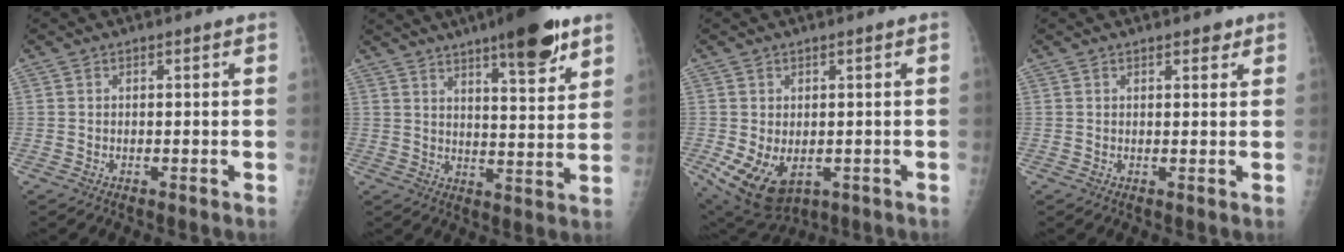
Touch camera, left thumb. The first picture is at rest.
{"total": 14.0, "force": [9.0, 3.2, 10.2], "torque": [-0.128, -0.046, 0.131]}
{"total": 10.1, "force": [-2.5, 6.5, 7.4], "torque": [-0.126, -0.006, -0.021]}
{"total": 2.2, "force": [1.5, 1.0, 1.2], "torque": [-0.003, -0.007, 0.017]}